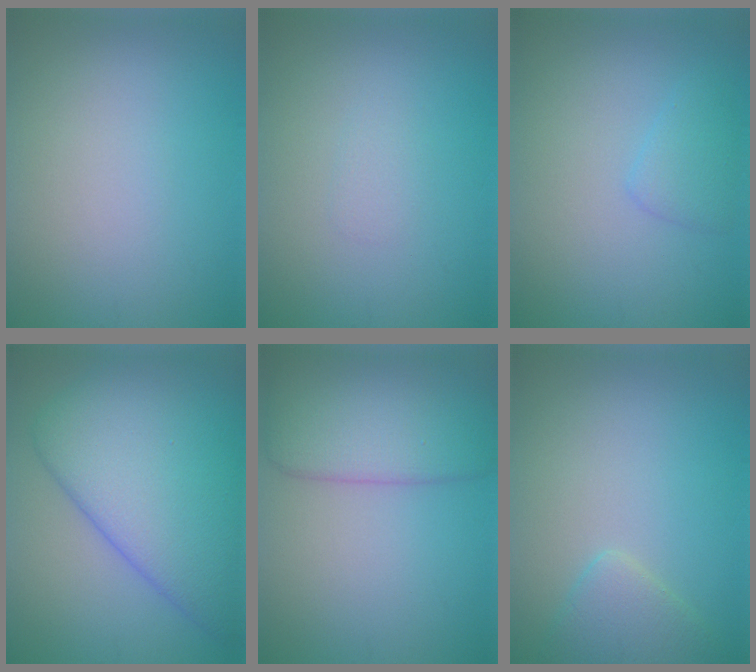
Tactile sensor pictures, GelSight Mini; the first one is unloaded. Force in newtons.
{"total": 0.8, "press": 0.8, "slide": 0.1}
{"total": 1.8, "press": 1.8, "slide": 0.2}
{"total": 12.0, "press": 12.0, "slide": 0.5}
{"total": 6.3, "press": 6.3, "slide": 0.6}
{"total": 2.8, "press": 2.8, "slide": 0.2}